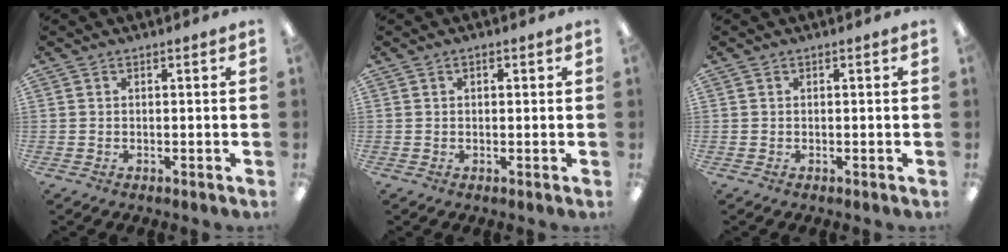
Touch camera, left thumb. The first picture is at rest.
{"total": 1.0, "force": [0.4, 0.6, 0.7], "torque": [-0.005, 0.001, 0.004]}
{"total": 0.0}